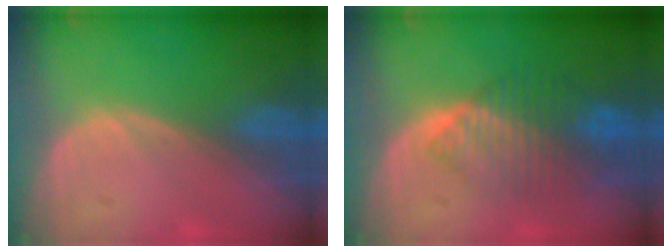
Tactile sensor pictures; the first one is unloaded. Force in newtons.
{"total": 8.2, "press": 7.3, "slide": 3.8}